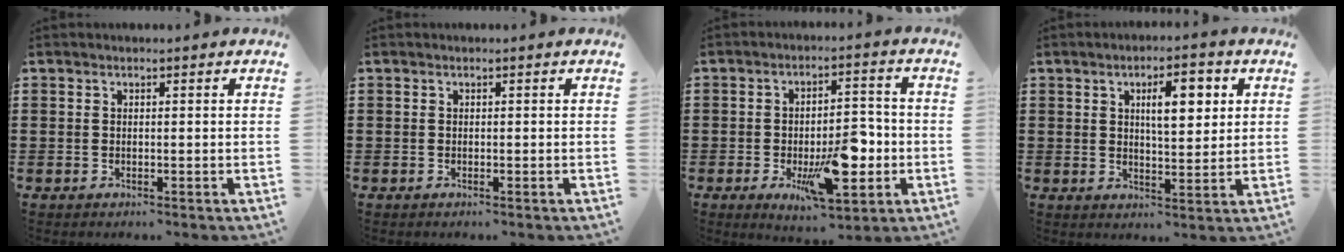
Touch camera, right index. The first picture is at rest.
{"total": 0.0}
{"total": 11.4, "force": [-2.8, 4.6, 10.1], "torque": [-0.159, -0.010, -0.046]}
{"total": 6.5, "force": [2.3, 2.4, 5.5], "torque": [-0.083, -0.003, 0.030]}